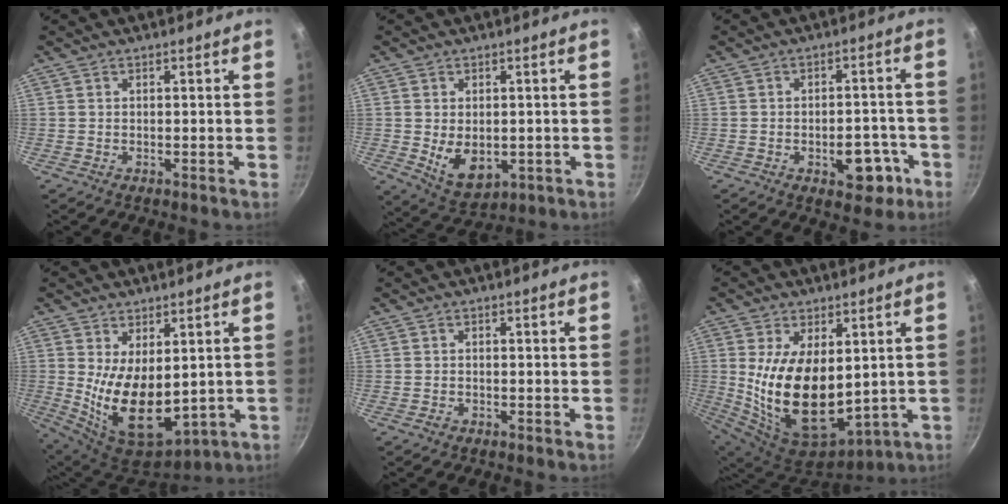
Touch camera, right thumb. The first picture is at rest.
{"total": 8.1, "force": [-0.7, 5.4, 5.9], "torque": [-0.083, -0.015, 0.009]}
{"total": 8.5, "force": [-3.4, 4.9, 6.0], "torque": [-0.047, 0.024, -0.036]}
{"total": 14.4, "force": [0.8, 8.0, 11.9], "torque": [-0.187, -0.038, 0.042]}
{"total": 1.0, "force": [-0.7, 0.6, 0.4], "torque": [-0.010, 0.005, -0.011]}
{"total": 18.7, "force": [1.7, 10.8, 15.2], "torque": [-0.266, -0.036, 0.056]}